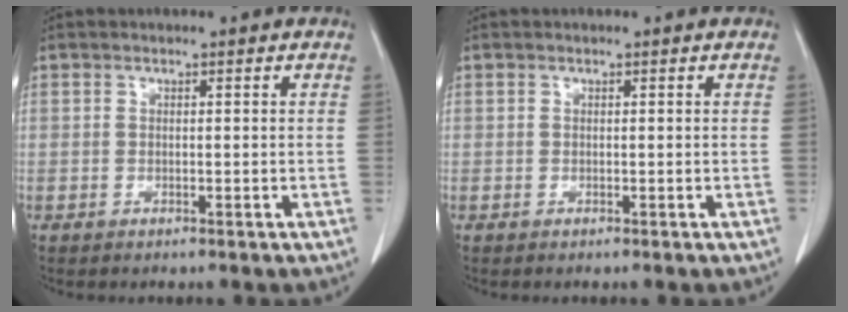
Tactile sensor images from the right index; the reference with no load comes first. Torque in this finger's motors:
{"motor_torque": [0.00, 0.00, 0.00, 0.00]}